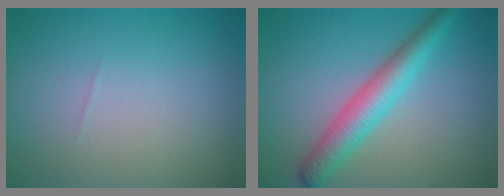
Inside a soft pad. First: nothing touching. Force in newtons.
{"total": 4.5, "press": 4.5, "slide": 0.1}